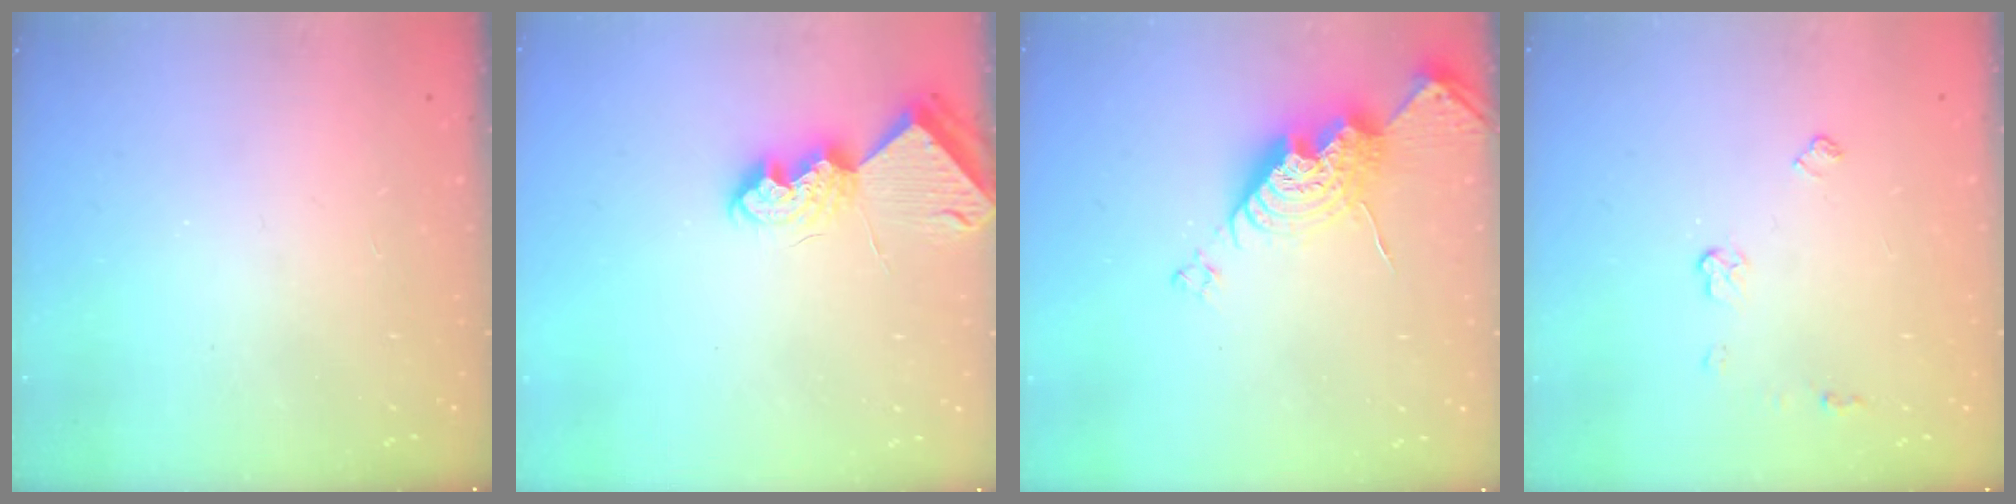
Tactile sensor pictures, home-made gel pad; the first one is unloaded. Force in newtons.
{"total": 8.3, "press": 8.3, "slide": 0.3}
{"total": 13.5, "press": 13.5, "slide": 1.0}
{"total": 4.6, "press": 4.6, "slide": 0.7}